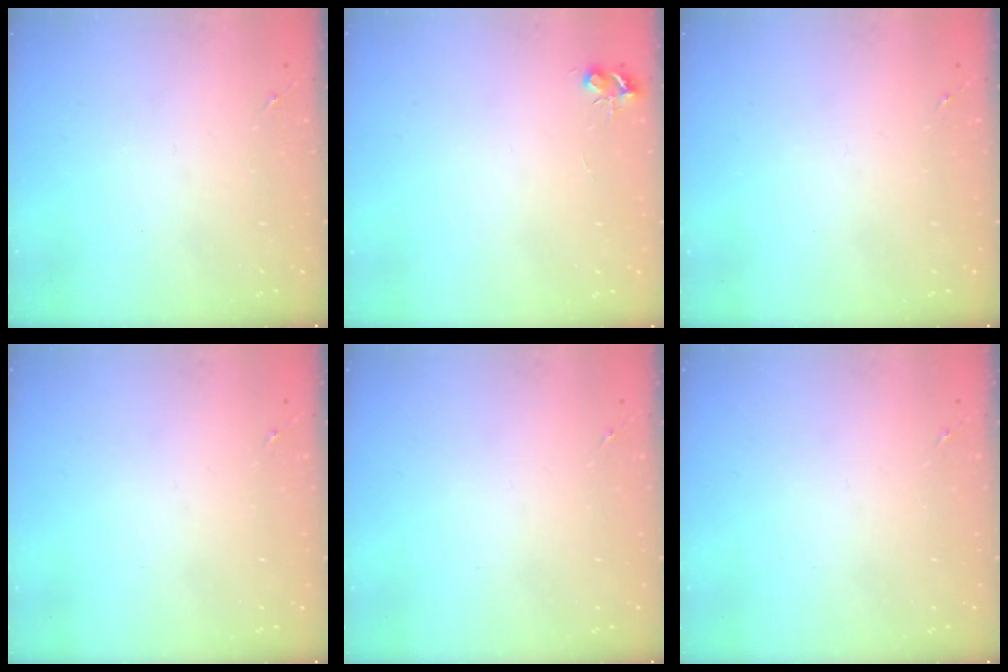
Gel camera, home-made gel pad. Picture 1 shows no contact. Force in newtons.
{"total": 5.3, "press": 5.3, "slide": 0.7}
{"total": 0.0}
{"total": 0.0}
{"total": 0.0}
{"total": 0.0}